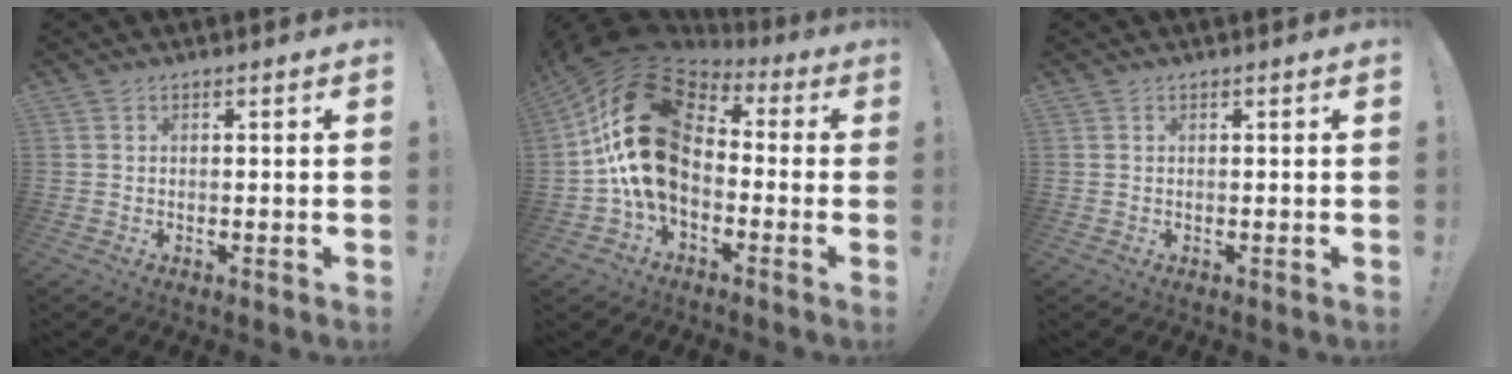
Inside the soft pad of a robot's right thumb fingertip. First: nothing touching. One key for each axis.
{"total": 25.4, "fx": 2.9, "fy": 15.7, "fz": 19.7, "tx": -0.374, "ty": -0.006, "tz": 0.062}
{"total": 0.0}